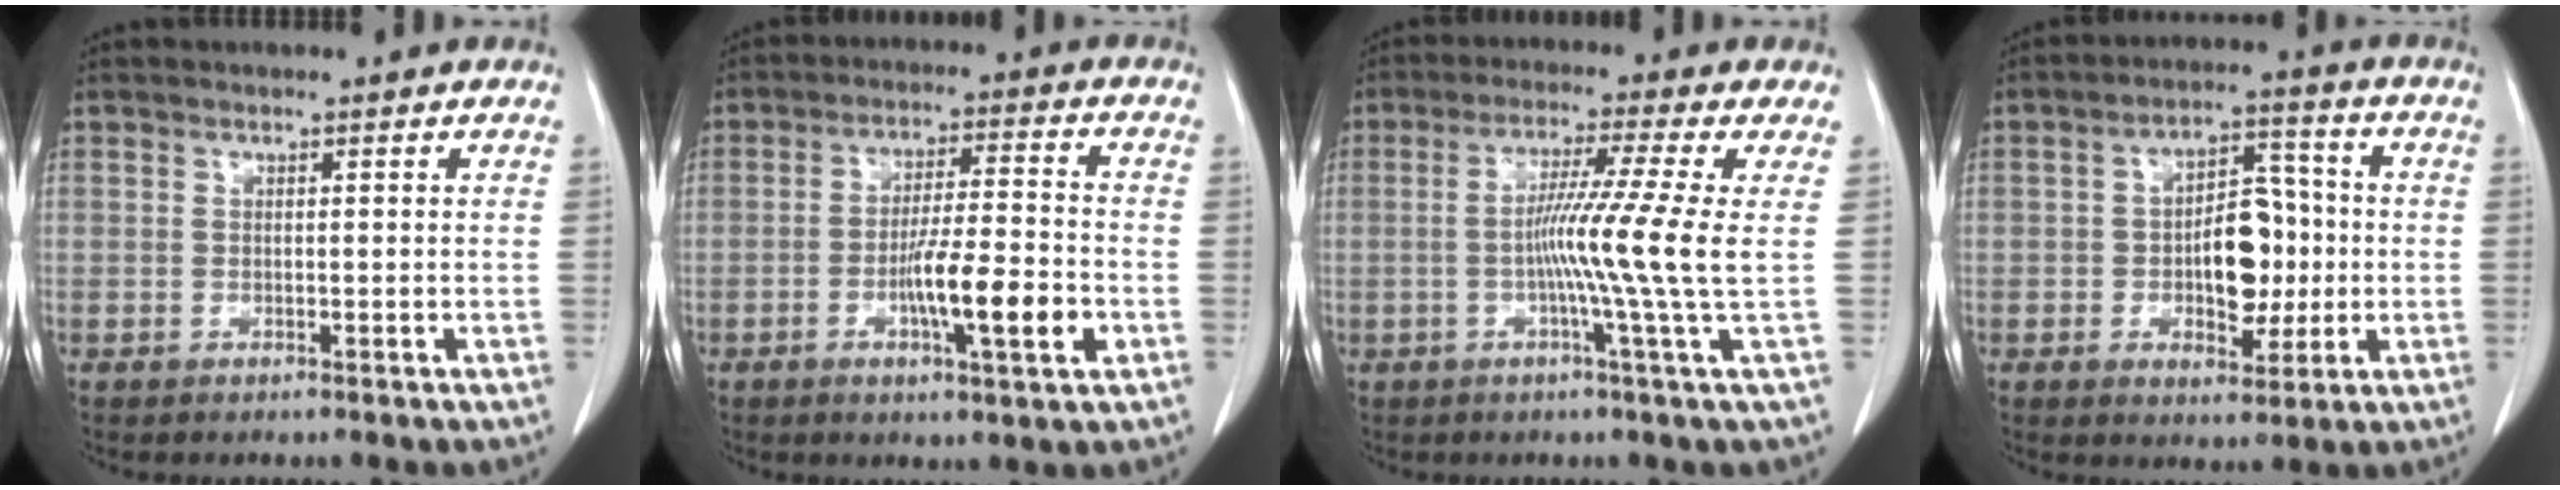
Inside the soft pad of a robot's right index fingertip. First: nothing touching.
{"total": 10.1, "force": [-3.2, 0.8, 9.6], "torque": [-0.161, -0.004, -0.055]}
{"total": 9.5, "force": [-0.5, -2.9, 9.0], "torque": [-0.161, -0.006, -0.009]}
{"total": 9.4, "force": [-1.0, 4.9, 8.0], "torque": [-0.125, 0.021, -0.011]}